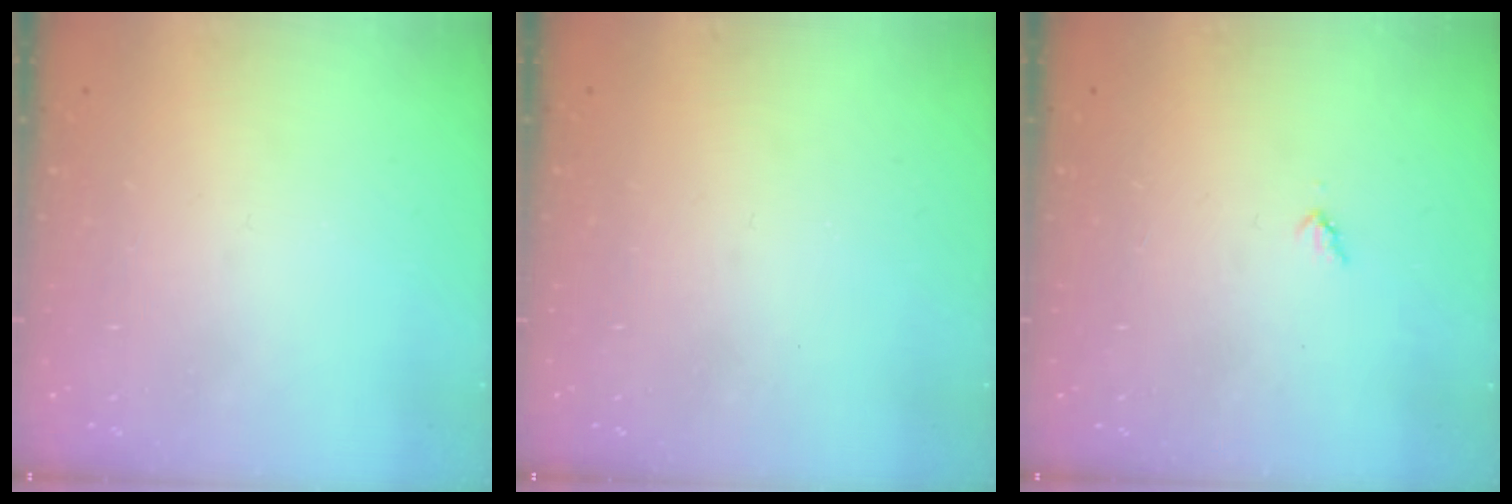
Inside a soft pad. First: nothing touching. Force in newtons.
{"total": 0.7, "press": 0.7, "slide": 0.1}
{"total": 3.0, "press": 3.0, "slide": 0.3}